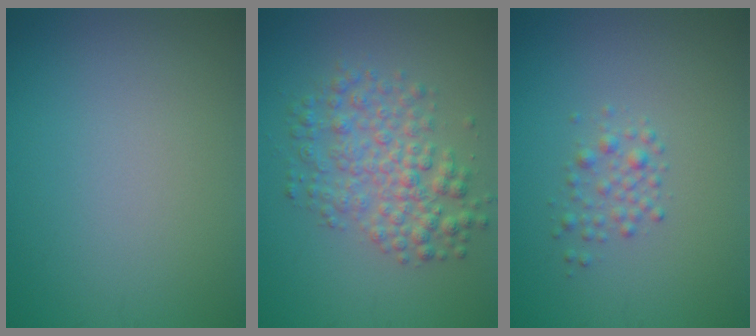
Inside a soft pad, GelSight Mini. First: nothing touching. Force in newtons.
{"total": 4.6, "press": 4.6, "slide": 0.1}
{"total": 1.6, "press": 1.6, "slide": 0.1}